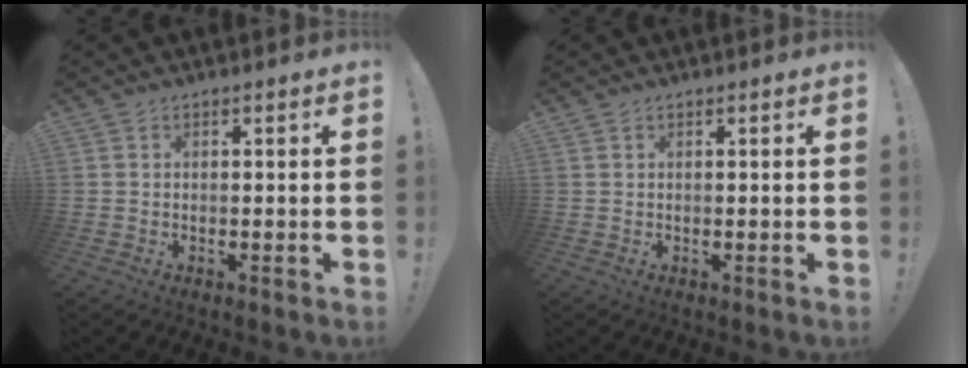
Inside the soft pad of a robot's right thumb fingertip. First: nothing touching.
{"total": 0.0}